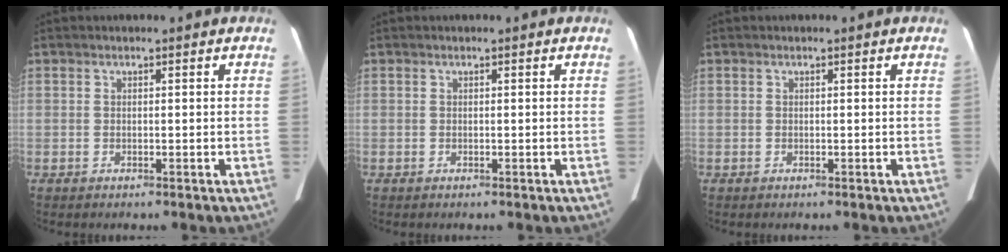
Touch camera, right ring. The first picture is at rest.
{"total": 0.0}
{"total": 0.0}